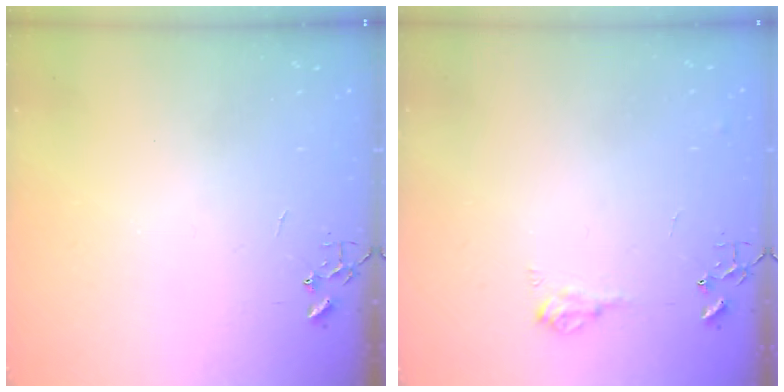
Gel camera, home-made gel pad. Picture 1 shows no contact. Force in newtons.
{"total": 8.8, "press": 8.7, "slide": 1.0}